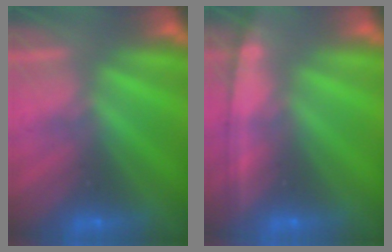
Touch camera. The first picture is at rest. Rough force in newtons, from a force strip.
{"total": 1.3}